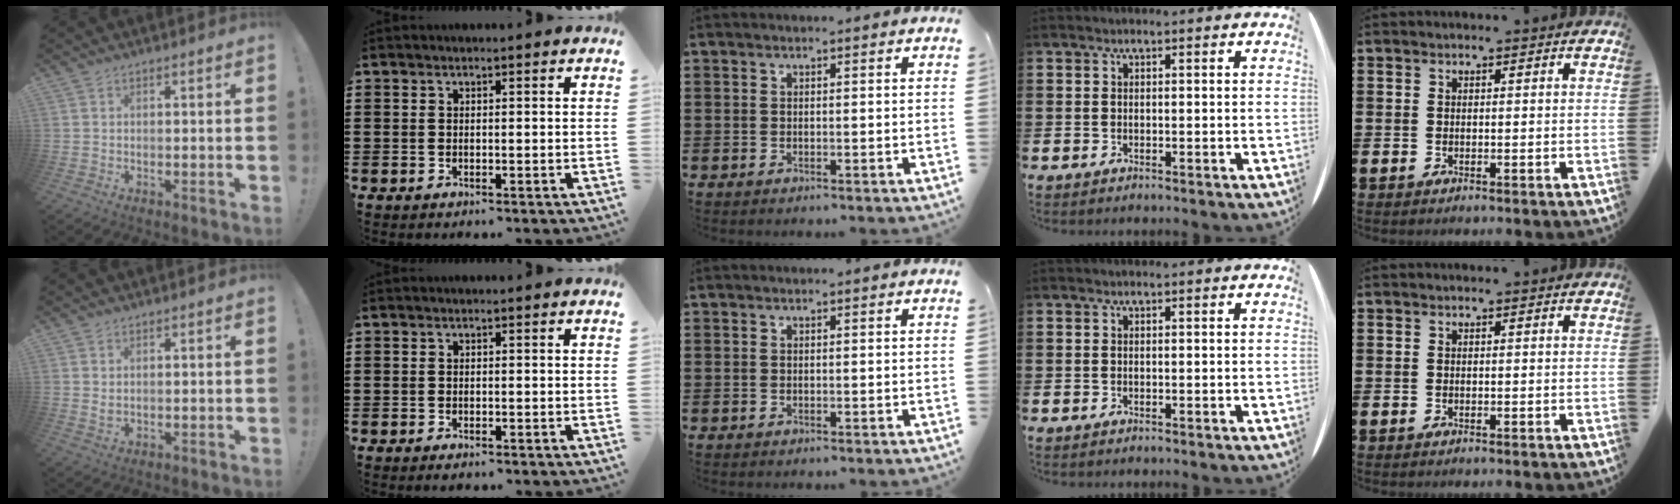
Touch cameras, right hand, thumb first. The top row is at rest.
{"thumb": {"total": 1.5, "force": [0.8, 0.6, 1.1], "torque": [-0.009, -0.005, 0.011]}, "index": {"total": 0.7, "force": [-0.6, 0.2, 0.2], "torque": [-0.006, -0.002, -0.013]}}